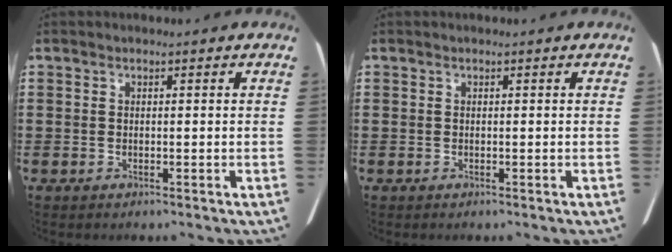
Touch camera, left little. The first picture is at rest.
{"total": 0.0}